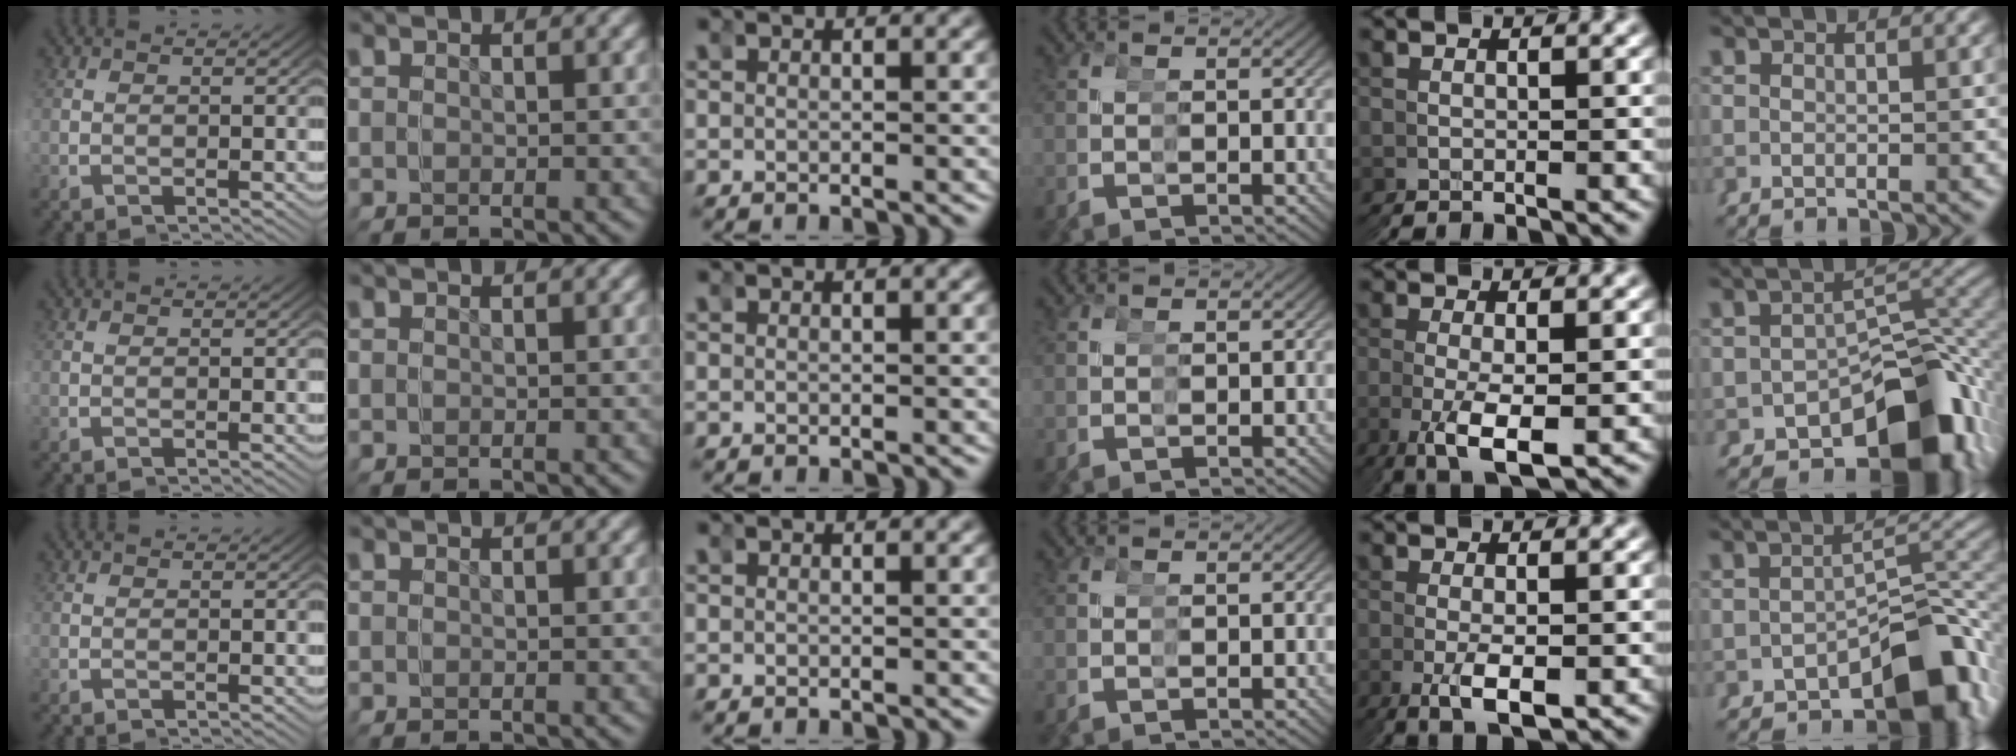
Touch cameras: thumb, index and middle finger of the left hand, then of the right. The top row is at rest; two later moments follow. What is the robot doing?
{"motion": "grasp_and_lifting", "object": "tape"}